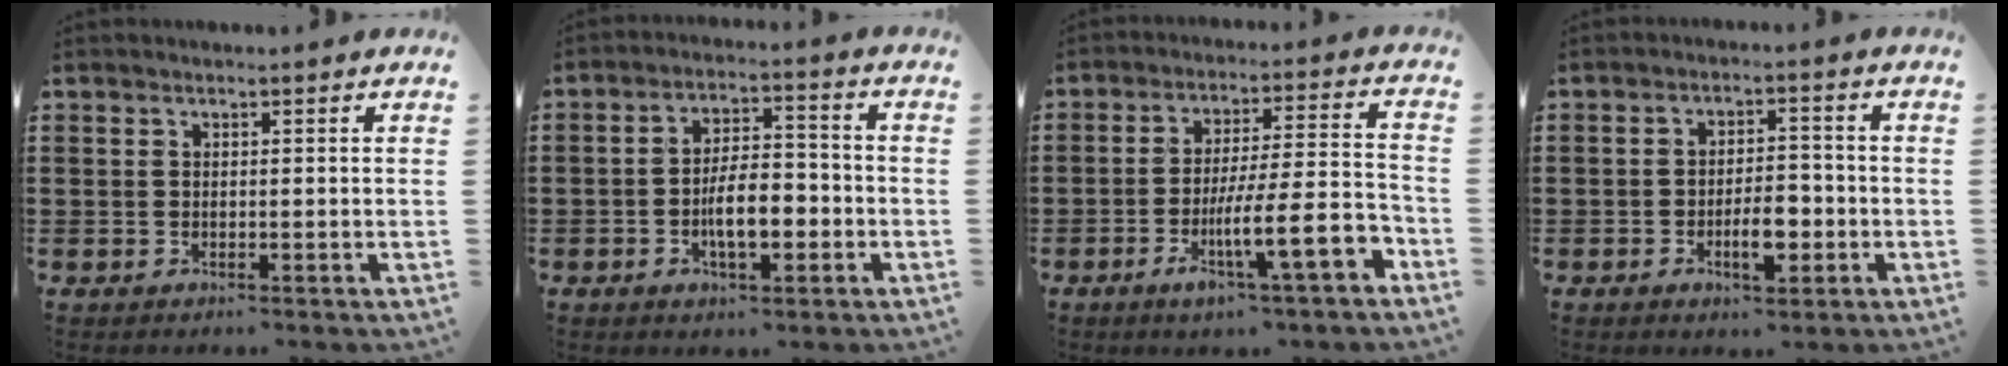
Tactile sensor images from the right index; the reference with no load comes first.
{"total": 7.3, "force": [-2.3, 3.0, 6.3], "torque": [-0.107, -0.001, -0.049]}
{"total": 11.8, "force": [-4.8, 1.9, 10.6], "torque": [-0.165, -0.011, -0.087]}
{"total": 5.8, "force": [-2.0, 2.5, 4.8], "torque": [-0.087, 0.006, -0.035]}